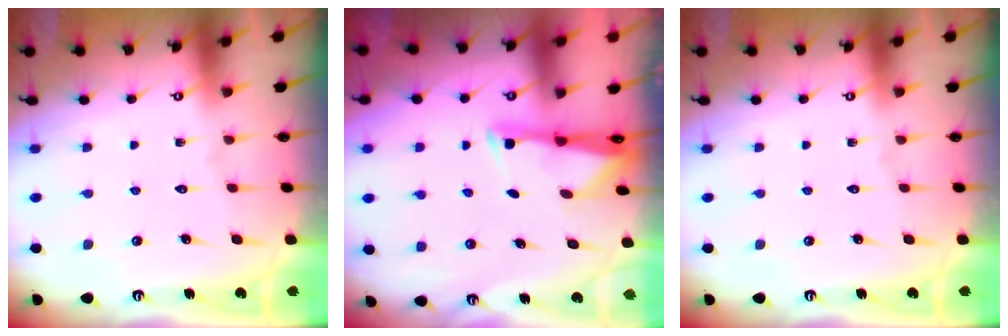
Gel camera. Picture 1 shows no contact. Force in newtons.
{"total": 2.6, "press": 2.6, "slide": 0.4}
{"total": 0.0}